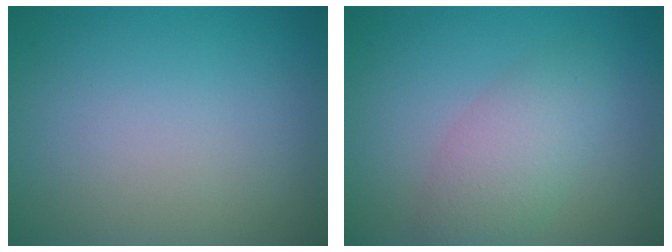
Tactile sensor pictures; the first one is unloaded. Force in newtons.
{"total": 3.8, "press": 3.8, "slide": 0.2}